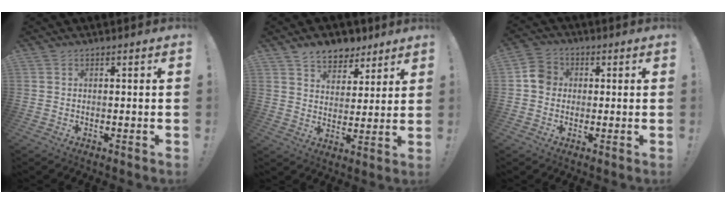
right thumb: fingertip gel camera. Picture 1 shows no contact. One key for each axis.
{"total": 8.5, "fx": 6.6, "fy": 5.1, "fz": 1.7, "tx": -0.019, "ty": -0.051, "tz": 0.127}
{"total": 6.6, "fx": 0.3, "fy": 5.9, "fz": 3.0, "tx": -0.040, "ty": 0.021, "tz": 0.009}